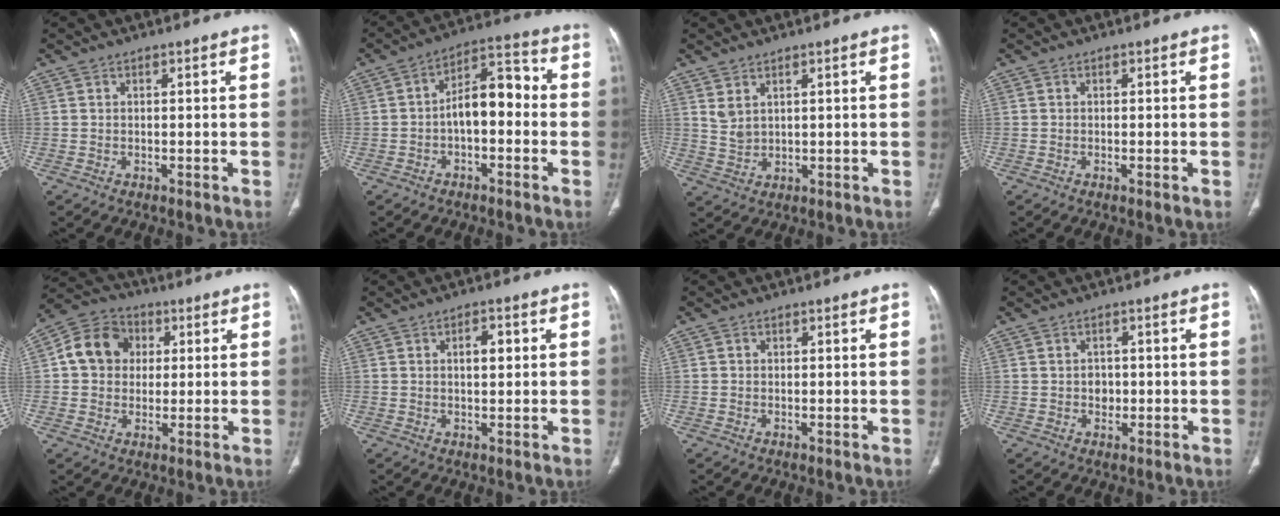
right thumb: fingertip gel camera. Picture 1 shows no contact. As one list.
[{"total": 9.9, "force": [-1.4, 5.4, 8.1], "torque": [-0.104, 0.045, -0.033]}, {"total": 3.1, "force": [1.8, 1.7, 1.9], "torque": [-0.037, -0.011, 0.047]}, {"total": 0.7, "force": [-0.2, 0.1, 0.7], "torque": [-0.015, -0.002, -0.004]}, {"total": 10.7, "force": [1.8, 9.3, 5.1], "torque": [-0.070, 0.013, 0.019]}, {"total": 3.7, "force": [0.9, 1.9, 3.0], "torque": [-0.039, 0.001, 0.013]}, {"total": 0.6, "force": [0.1, 0.6, 0.2], "torque": [0.001, 0.002, 0.002]}, {"total": 2.3, "force": [-0.1, 2.0, 1.2], "torque": [-0.007, 0.004, -0.001]}]